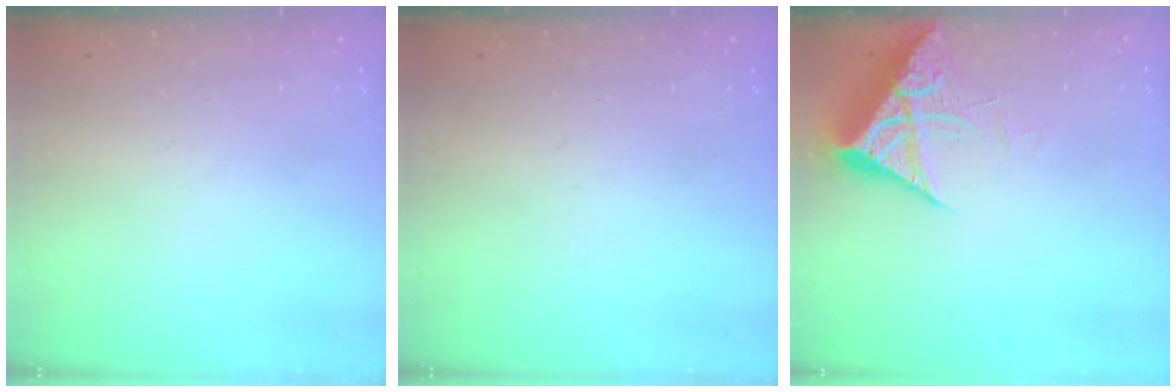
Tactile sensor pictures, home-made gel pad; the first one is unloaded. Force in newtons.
{"total": 0.0}
{"total": 7.2, "press": 7.2, "slide": 0.8}